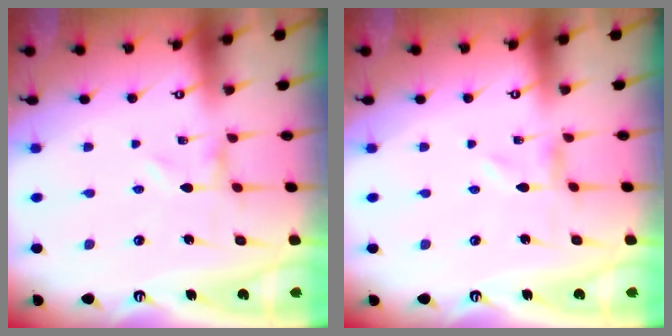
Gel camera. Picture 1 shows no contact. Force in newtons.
{"total": 0.0}